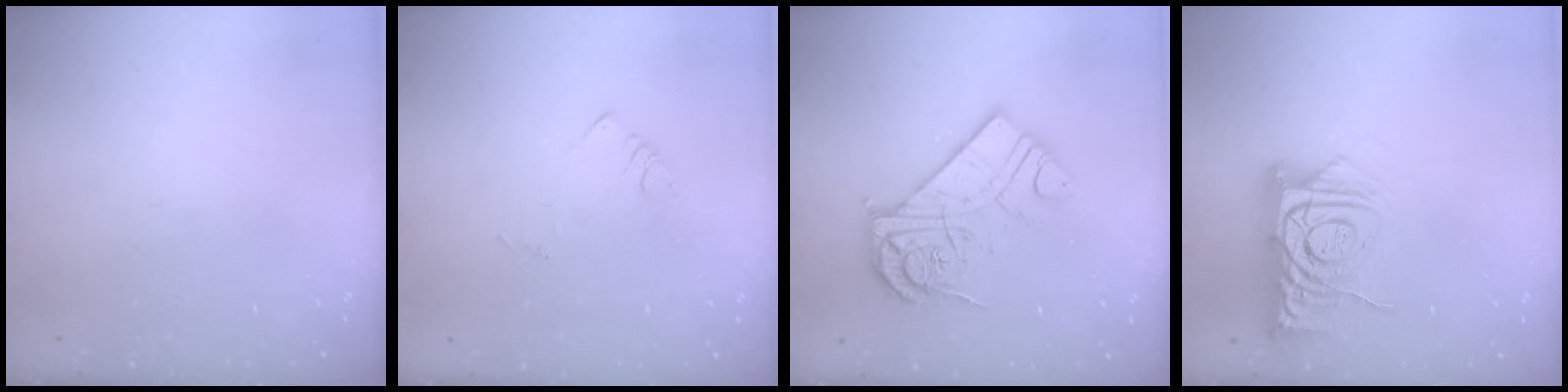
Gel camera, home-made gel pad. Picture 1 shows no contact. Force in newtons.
{"total": 3.7, "press": 3.7, "slide": 0.2}
{"total": 15.8, "press": 15.7, "slide": 1.3}
{"total": 12.0, "press": 11.9, "slide": 1.2}